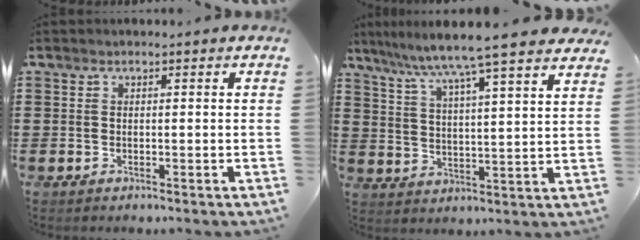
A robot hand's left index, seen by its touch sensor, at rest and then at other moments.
{"total": 7.3, "force": [6.3, -1.1, 3.5], "torque": [-0.092, -0.041, 0.100]}